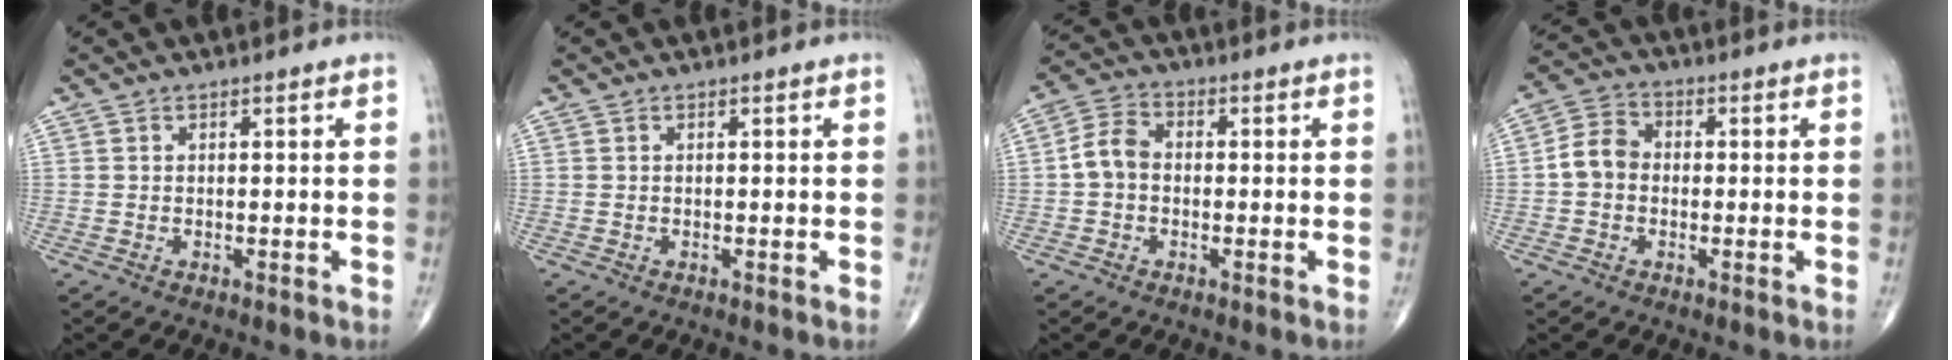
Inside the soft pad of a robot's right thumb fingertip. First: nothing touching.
{"total": 0.0}
{"total": 5.4, "force": [-0.6, 4.1, 3.4], "torque": [-0.059, 0.018, -0.022]}
{"total": 5.8, "force": [-0.6, 4.8, 3.2], "torque": [-0.048, 0.021, -0.023]}